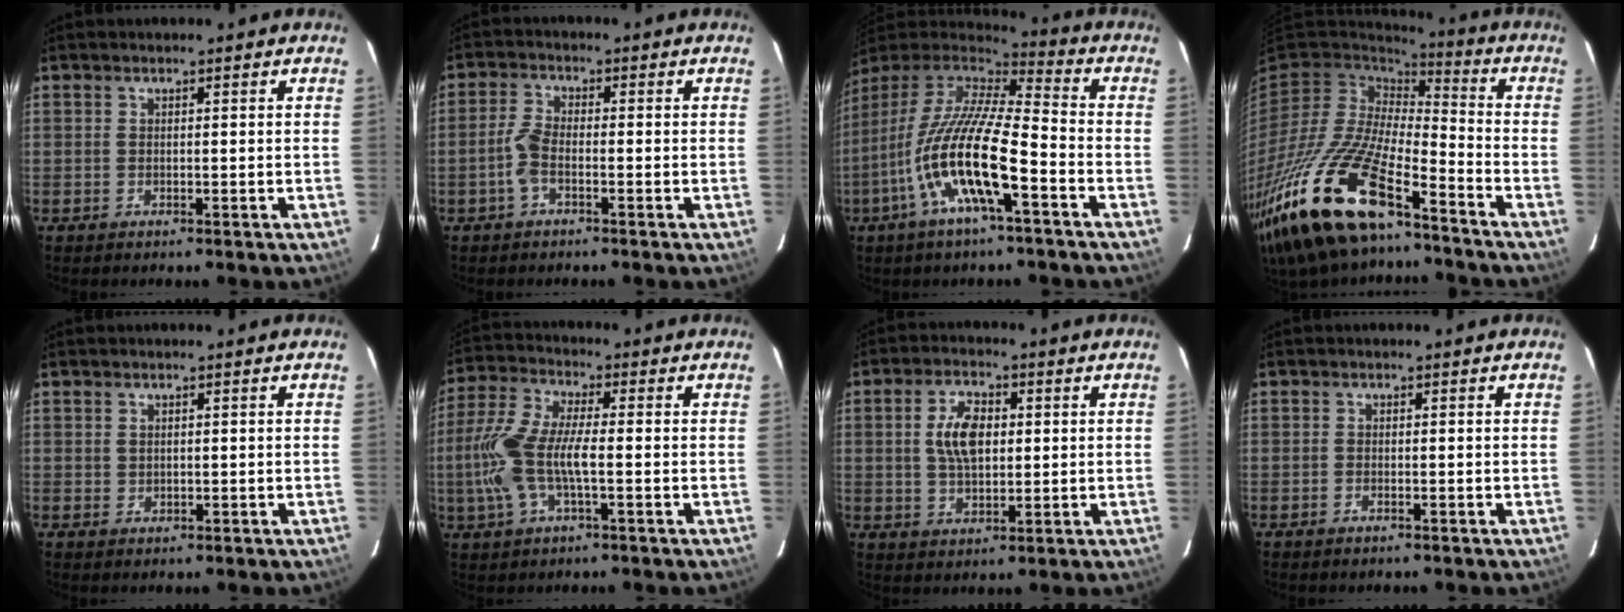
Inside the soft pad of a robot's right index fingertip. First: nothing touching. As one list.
[{"total": 3.5, "force": [-1.5, 1.3, 2.8], "torque": [-0.071, 0.007, -0.033]}, {"total": 18.5, "force": [-7.1, 4.0, 16.6], "torque": [-0.309, -0.023, -0.145]}, {"total": 25.9, "force": [-16.6, 8.6, 17.9], "torque": [-0.379, -0.051, -0.305]}, {"total": 0.9, "force": [0.5, 0.7, 0.2], "torque": [0.001, 0.004, 0.011]}, {"total": 11.7, "force": [-1.8, 3.7, 10.9], "torque": [-0.246, 0.004, -0.038]}, {"total": 7.8, "force": [1.2, 4.3, 6.4], "torque": [-0.121, 0.011, 0.025]}, {"total": 0.7, "force": [-0.5, 0.3, 0.3], "torque": [-0.007, 0.000, -0.010]}]